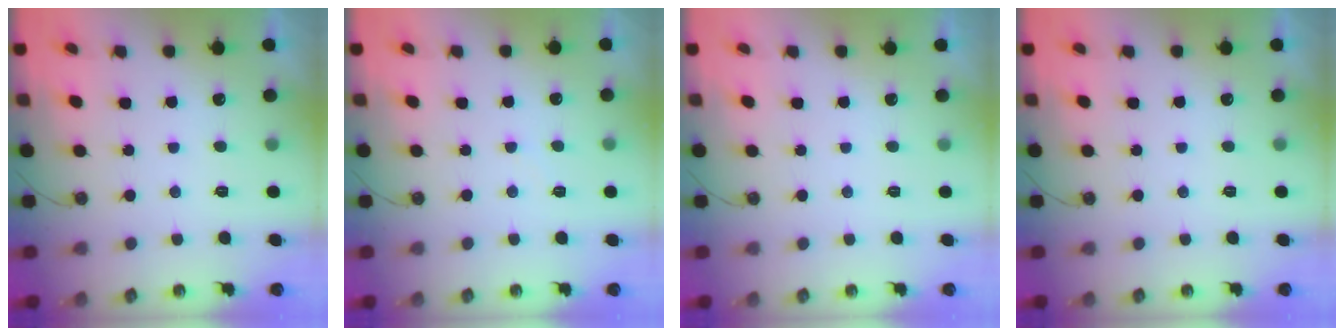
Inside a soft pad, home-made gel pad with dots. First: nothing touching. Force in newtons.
{"total": 3.1, "press": 3.1, "slide": 0.5}
{"total": 0.0}
{"total": 0.0}